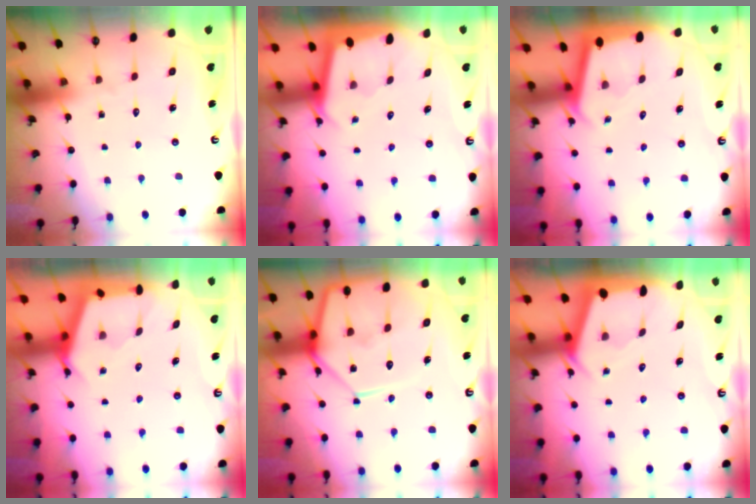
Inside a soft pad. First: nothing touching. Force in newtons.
{"total": 2.0, "press": 2.0, "slide": 0.1}
{"total": 1.9, "press": 1.9, "slide": 0.1}
{"total": 2.7, "press": 2.7, "slide": 0.3}
{"total": 15.5, "press": 15.4, "slide": 1.4}
{"total": 2.5, "press": 2.5, "slide": 0.3}